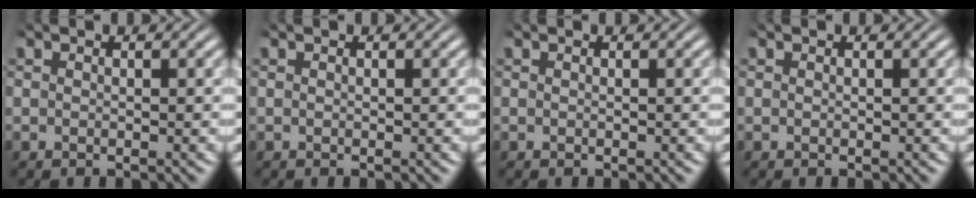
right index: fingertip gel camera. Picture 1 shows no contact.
{"total": 0.0}
{"total": 0.0}
{"total": 0.0}